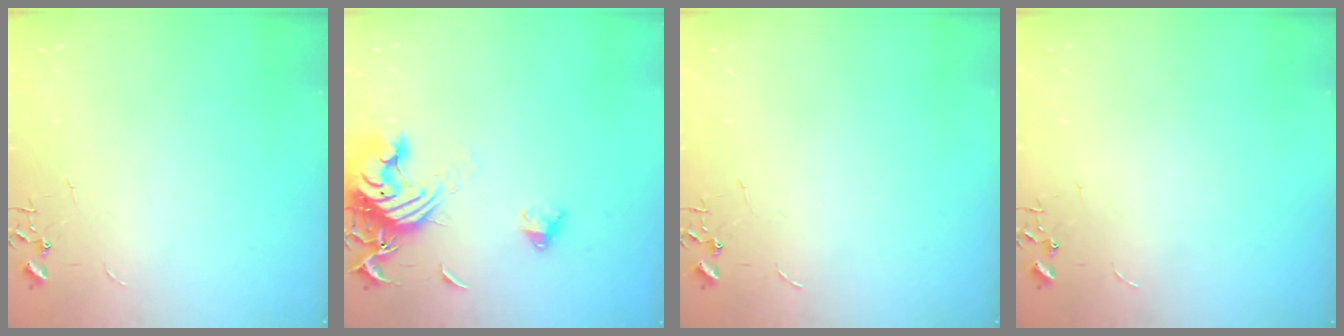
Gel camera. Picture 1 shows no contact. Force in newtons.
{"total": 15.6, "press": 15.5, "slide": 1.7}
{"total": 0.0}
{"total": 0.0}